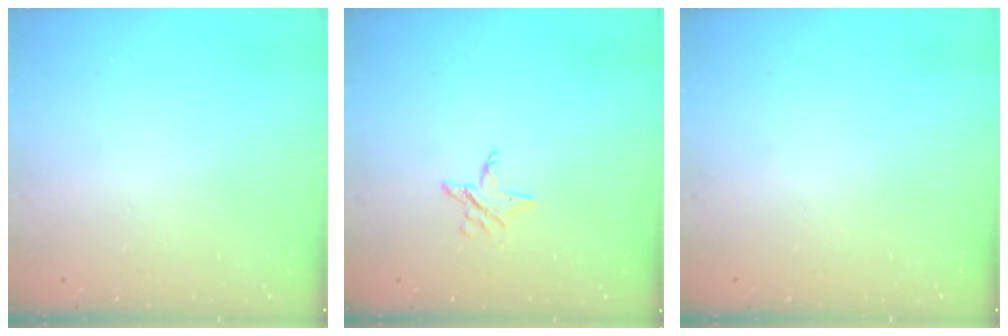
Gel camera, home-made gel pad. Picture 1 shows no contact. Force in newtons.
{"total": 3.6, "press": 3.6, "slide": 0.2}
{"total": 0.0}